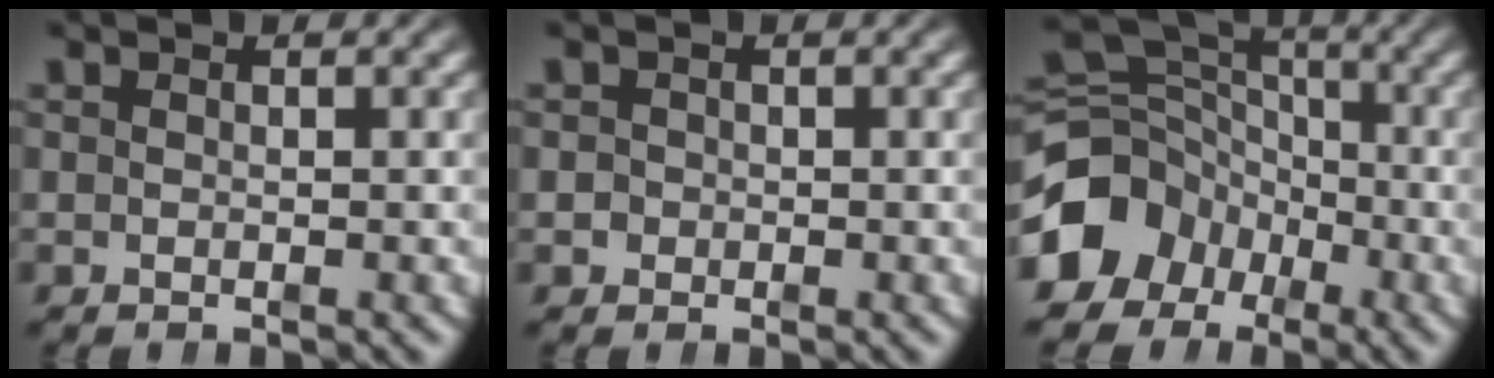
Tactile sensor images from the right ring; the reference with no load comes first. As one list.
[{"total": 1.3, "force": [-0.4, 1.2, 0.0], "torque": [-0.006, -0.005, -0.007]}, {"total": 11.3, "force": [-2.4, 9.8, 5.2], "torque": [-0.097, -0.035, -0.041]}]